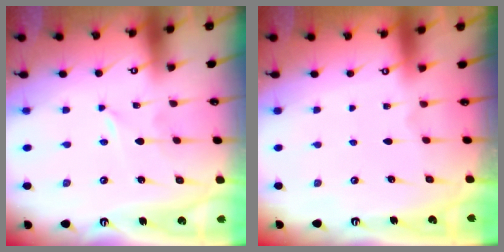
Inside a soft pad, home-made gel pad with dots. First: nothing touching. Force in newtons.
{"total": 0.5, "press": 0.5, "slide": 0.1}